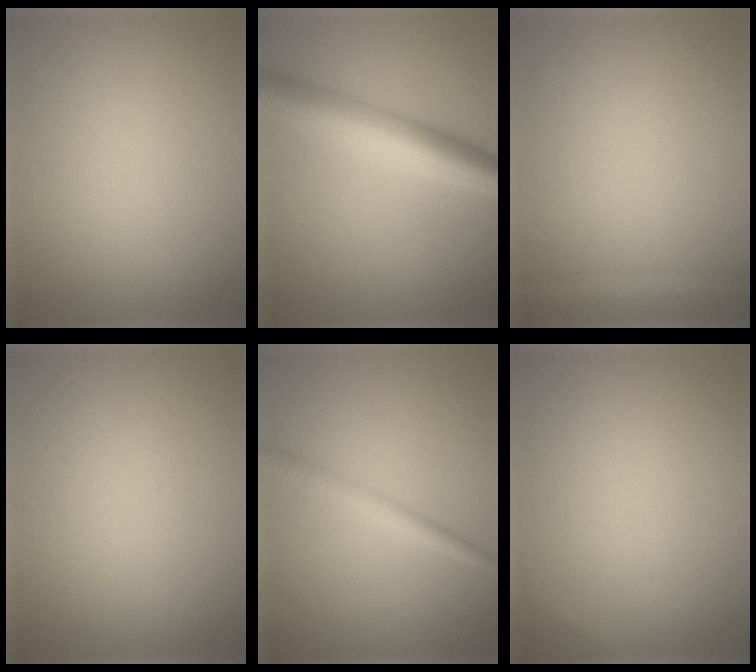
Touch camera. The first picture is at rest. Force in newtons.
{"total": 7.0, "press": 7.0, "slide": 0.2}
{"total": 2.1, "press": 2.1, "slide": 0.1}
{"total": 0.0}
{"total": 2.2, "press": 2.1, "slide": 0.1}
{"total": 1.4, "press": 1.3, "slide": 0.1}